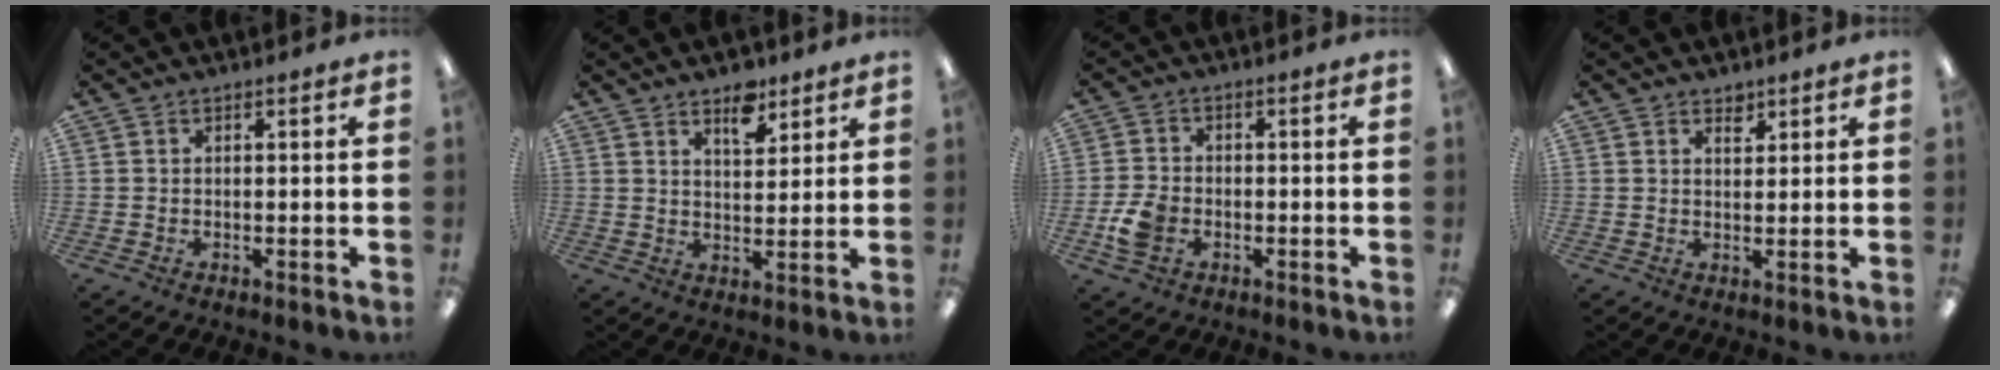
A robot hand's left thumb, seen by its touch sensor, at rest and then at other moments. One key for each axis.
{"total": 6.6, "fx": 4.7, "fy": 3.3, "fz": 3.2, "tx": -0.029, "ty": -0.028, "tz": 0.078}
{"total": 6.1, "fx": -2.1, "fy": 4.4, "fz": 3.7, "tx": -0.075, "ty": 0.003, "tz": -0.040}
{"total": 2.4, "fx": 1.9, "fy": 1.2, "fz": 0.8, "tx": -0.003, "ty": -0.011, "tz": 0.032}